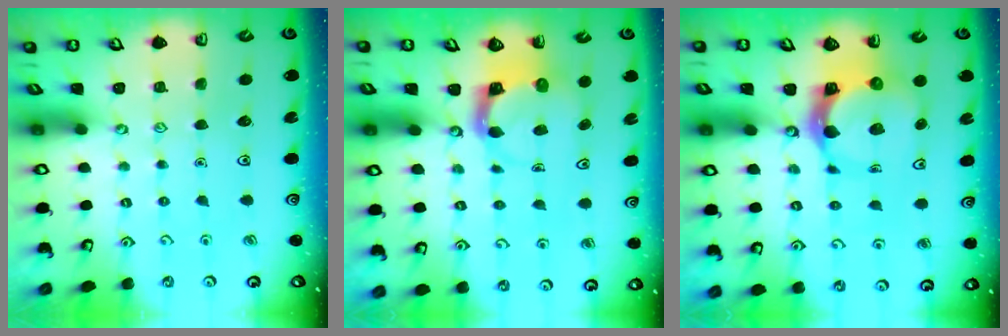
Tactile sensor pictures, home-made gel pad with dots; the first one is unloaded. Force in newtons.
{"total": 4.0, "press": 3.9, "slide": 0.4}
{"total": 7.4, "press": 7.3, "slide": 1.1}